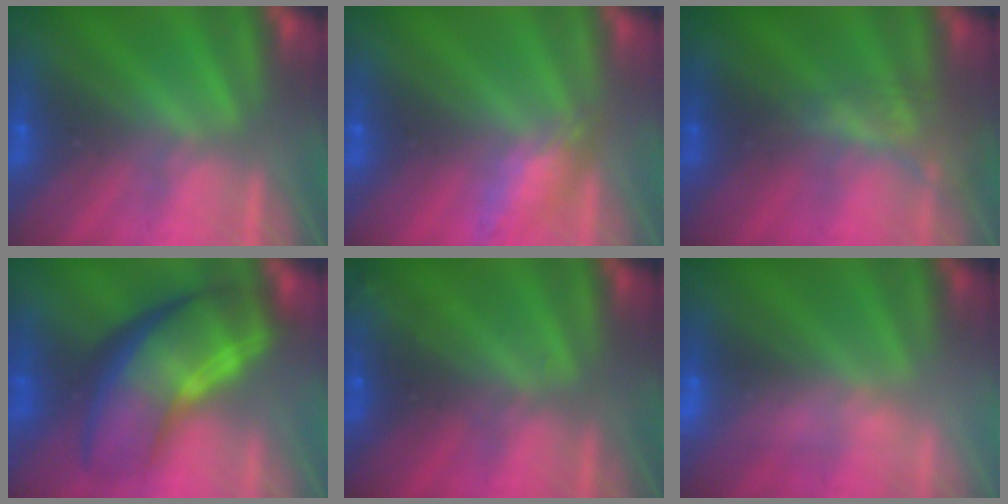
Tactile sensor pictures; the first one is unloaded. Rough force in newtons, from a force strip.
{"total": 2.4}
{"total": 2.1}
{"total": 7.8}
{"total": 2.7}
{"total": 2.5}